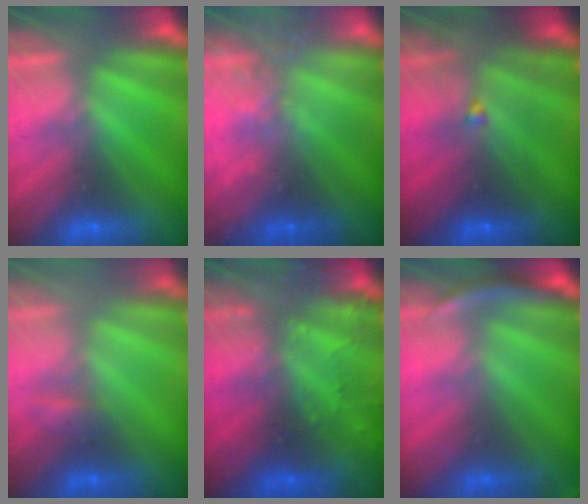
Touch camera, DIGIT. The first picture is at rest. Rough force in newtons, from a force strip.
{"total": 2.3}
{"total": 7.1}
{"total": 2.1}
{"total": 6.4}
{"total": 2.9}